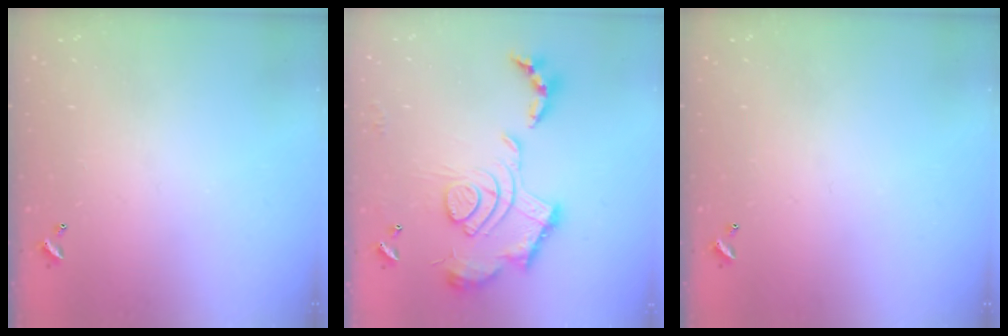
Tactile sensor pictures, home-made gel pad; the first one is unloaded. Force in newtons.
{"total": 2.4, "press": 1.9, "slide": 1.5}
{"total": 0.0}